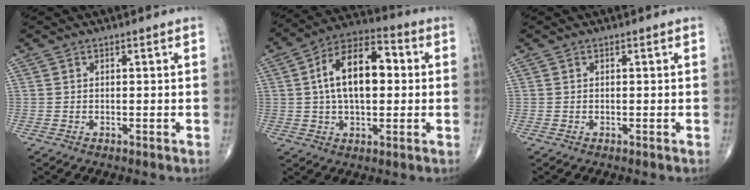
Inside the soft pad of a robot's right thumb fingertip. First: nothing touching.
{"total": 15.2, "force": [1.6, 8.2, 12.6], "torque": [-0.200, 0.028, 0.018]}
{"total": 0.0}